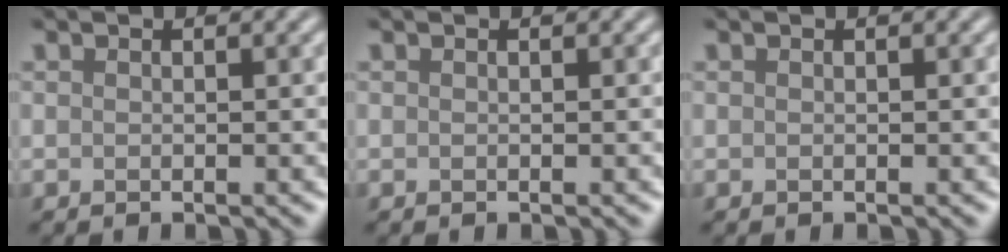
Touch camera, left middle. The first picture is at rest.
{"total": 0.0}
{"total": 0.0}